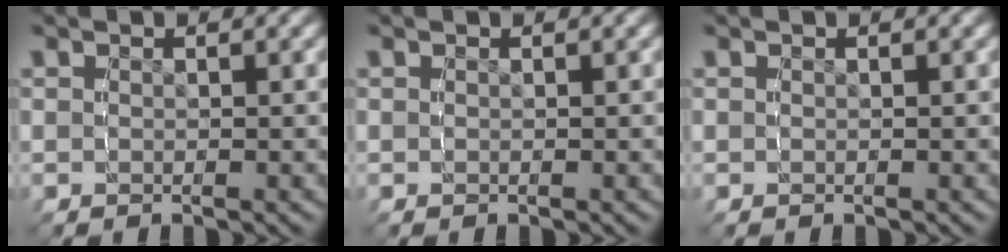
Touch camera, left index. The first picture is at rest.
{"total": 0.0}
{"total": 0.0}